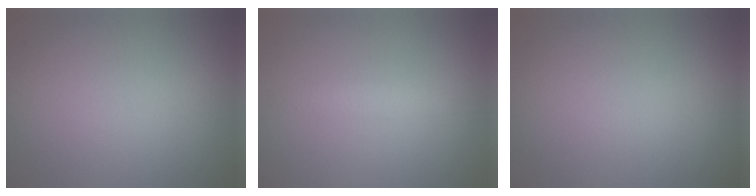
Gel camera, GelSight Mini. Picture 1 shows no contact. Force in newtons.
{"total": 1.3, "press": 1.3, "slide": 0.0}
{"total": 0.0}